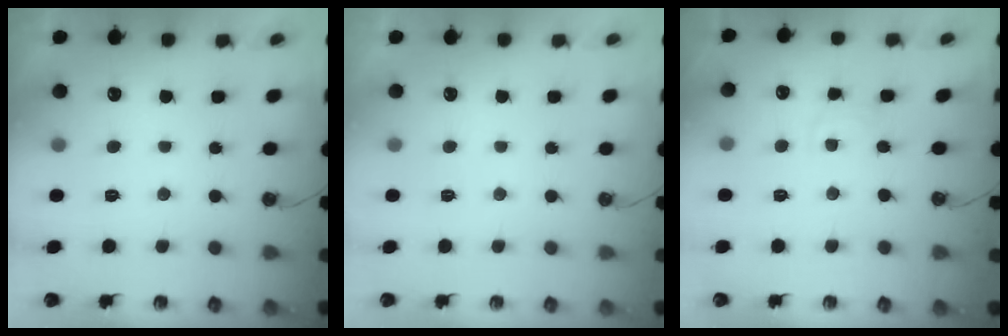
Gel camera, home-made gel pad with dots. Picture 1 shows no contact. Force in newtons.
{"total": 0.0}
{"total": 3.9, "press": 3.9, "slide": 0.5}